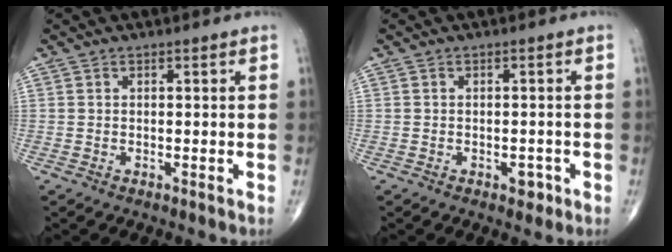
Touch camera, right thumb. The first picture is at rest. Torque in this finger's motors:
{"motor_torque": [0.39, 0.06, 0.04, -0.35, 0.04]}